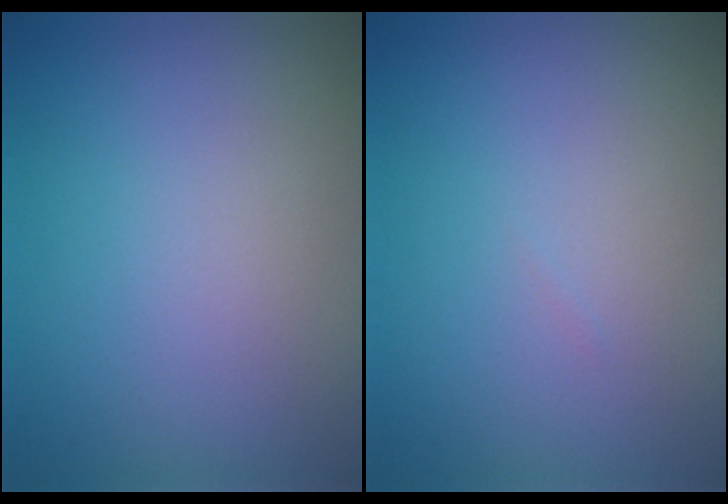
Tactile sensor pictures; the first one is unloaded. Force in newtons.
{"total": 0.0}